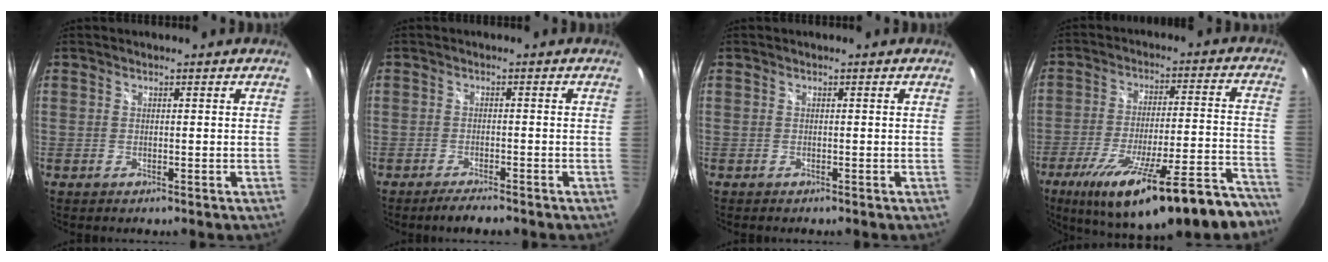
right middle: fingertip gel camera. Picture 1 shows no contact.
{"total": 3.5, "force": [-3.0, 0.4, 1.8], "torque": [-0.043, -0.007, -0.053]}
{"total": 0.0}
{"total": 27.1, "force": [-20.8, 4.8, 16.7], "torque": [-0.257, -0.048, -0.293]}